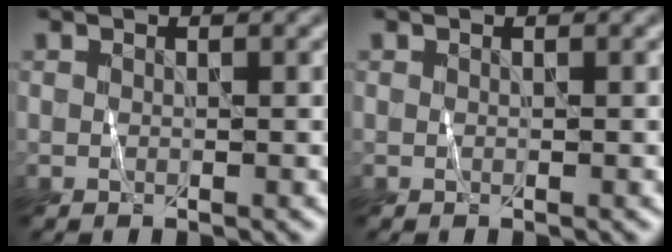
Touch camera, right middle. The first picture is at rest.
{"total": 0.0}